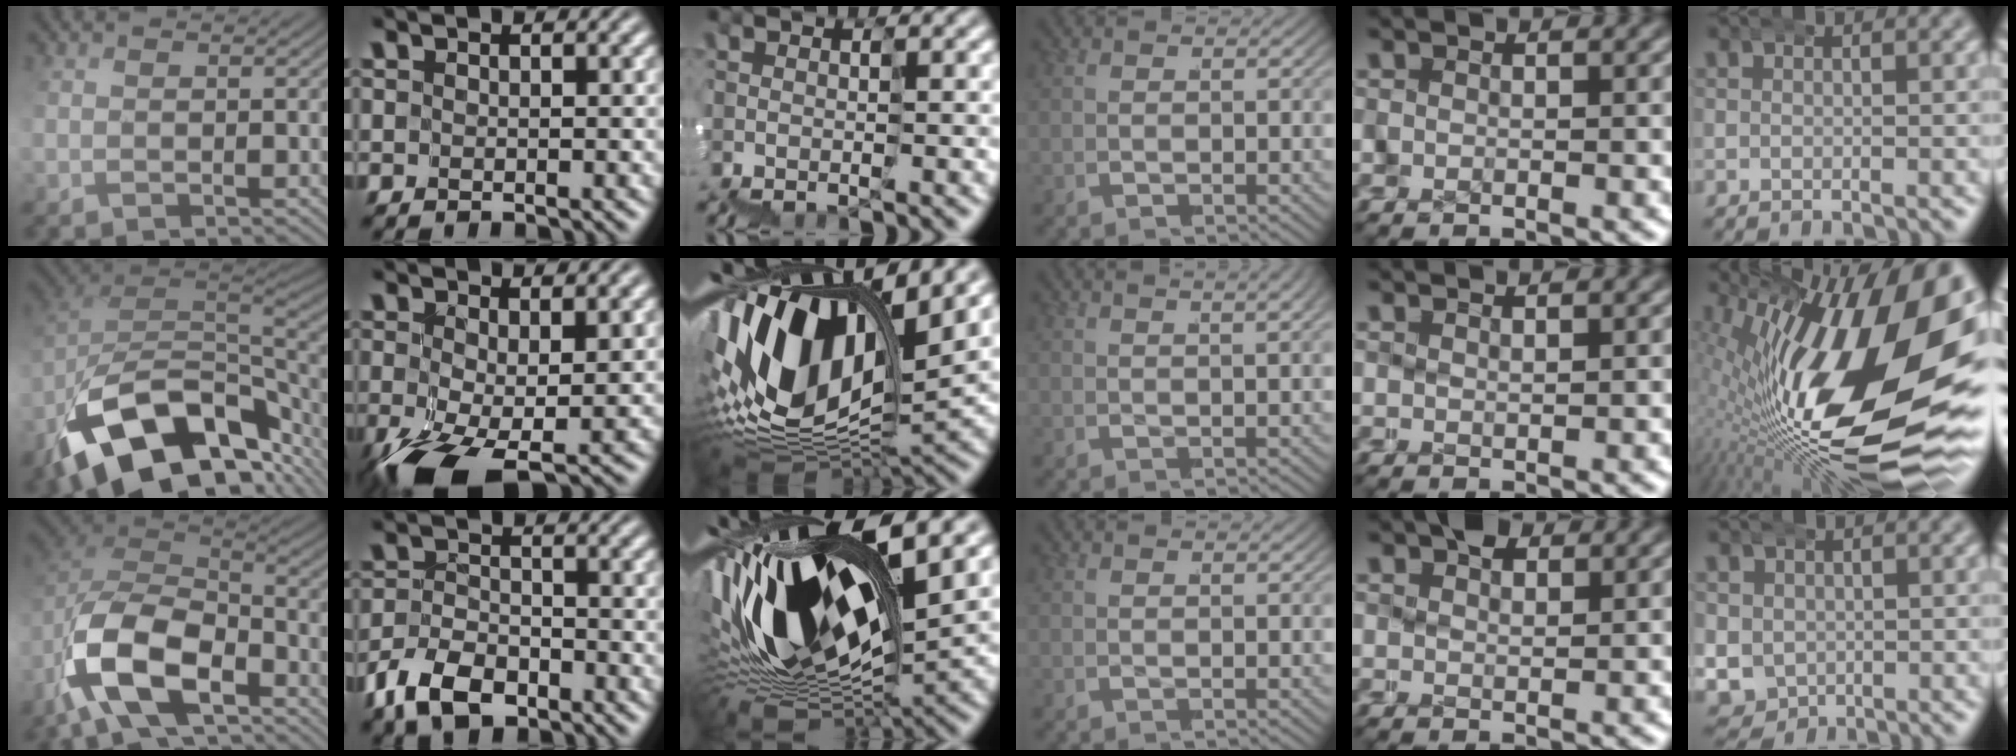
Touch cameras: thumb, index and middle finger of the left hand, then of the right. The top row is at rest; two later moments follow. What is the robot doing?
{"motion": "wrap", "object": "ethernet cable"}